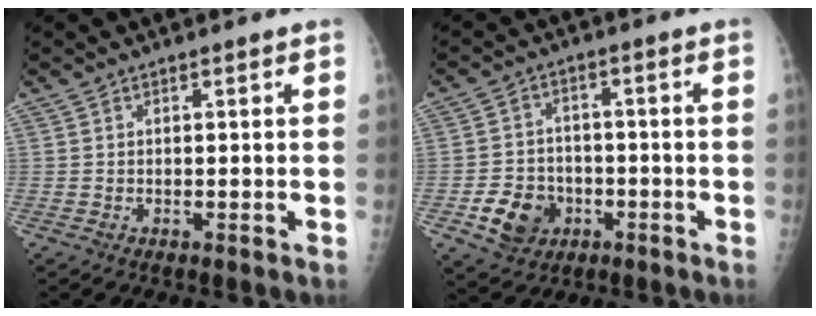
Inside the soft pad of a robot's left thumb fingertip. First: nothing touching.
{"total": 8.7, "force": [-3.3, 7.2, 3.7], "torque": [-0.040, 0.017, -0.048]}